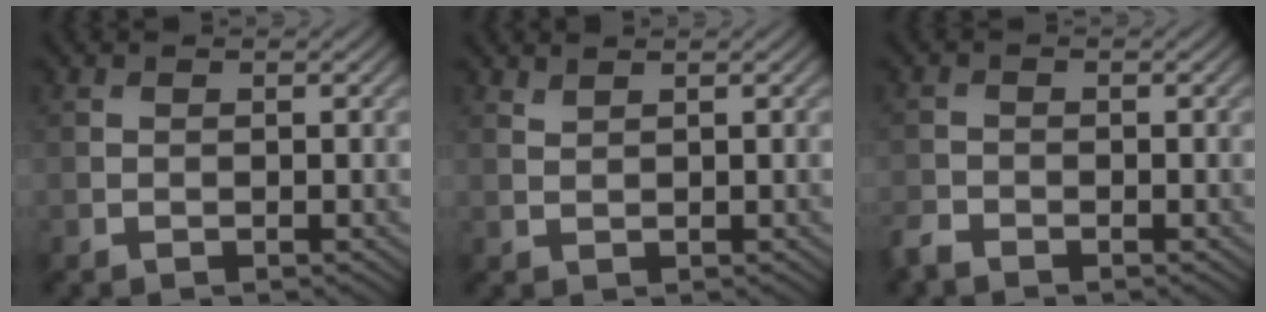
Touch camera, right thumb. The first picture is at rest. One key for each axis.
{"total": 1.0, "fx": 0.9, "fy": 0.1, "fz": 0.3, "tx": -0.009, "ty": 0.002, "tz": 0.023}
{"total": 1.9, "fx": -1.7, "fy": 0.6, "fz": 0.5, "tx": -0.016, "ty": -0.006, "tz": -0.044}